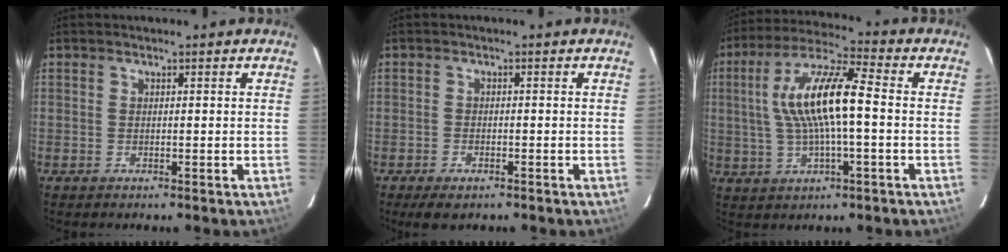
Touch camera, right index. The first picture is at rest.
{"total": 3.4, "force": [-2.6, 1.4, 1.7], "torque": [-0.045, -0.013, -0.042]}
{"total": 13.2, "force": [0.5, 2.7, 12.9], "torque": [-0.246, 0.016, 0.007]}